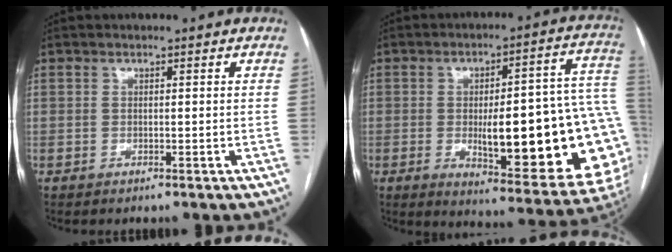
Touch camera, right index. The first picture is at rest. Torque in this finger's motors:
{"motor_torque": [2.14, 0.00, 1.05, 0.21]}